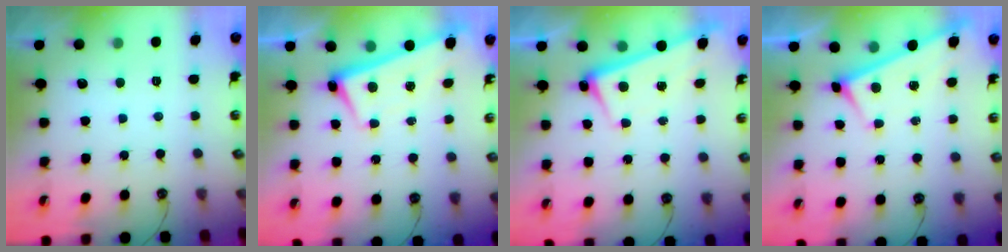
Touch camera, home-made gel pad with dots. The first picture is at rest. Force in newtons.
{"total": 2.5, "press": 2.4, "slide": 0.6}
{"total": 2.5, "press": 2.3, "slide": 1.0}
{"total": 3.1, "press": 3.1, "slide": 0.3}